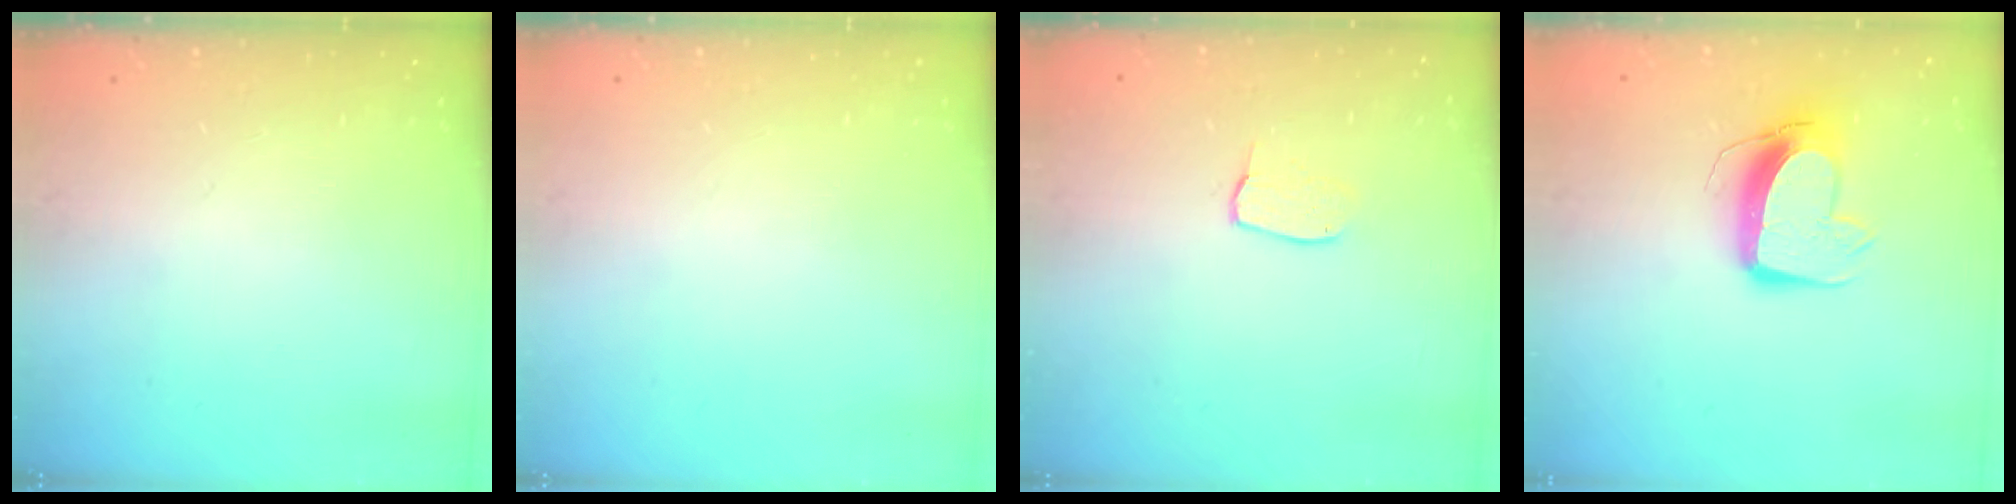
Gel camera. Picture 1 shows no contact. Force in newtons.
{"total": 0.0}
{"total": 4.8, "press": 4.8, "slide": 0.3}
{"total": 11.7, "press": 11.6, "slide": 1.0}